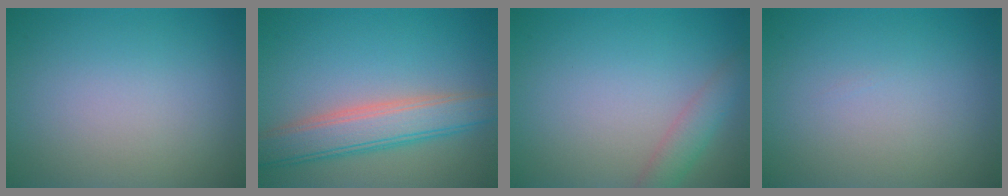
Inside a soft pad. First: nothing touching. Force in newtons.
{"total": 5.2, "press": 5.2, "slide": 0.2}
{"total": 2.3, "press": 2.3, "slide": 0.1}
{"total": 0.0}